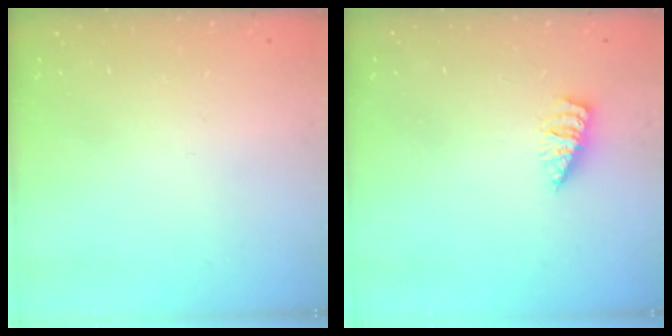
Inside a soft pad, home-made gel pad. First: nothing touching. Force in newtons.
{"total": 2.1, "press": 2.0, "slide": 0.3}